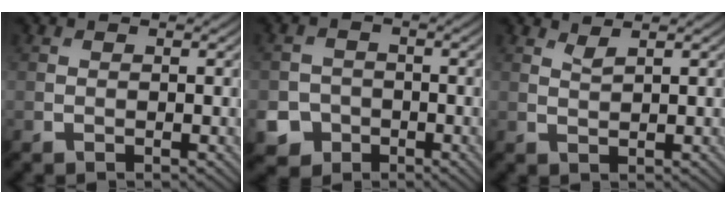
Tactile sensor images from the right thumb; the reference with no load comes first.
{"total": 4.9, "force": [-2.5, 4.0, 1.1], "torque": [-0.014, -0.009, -0.057]}
{"total": 1.3, "force": [1.1, 0.0, 0.6], "torque": [-0.019, 0.001, 0.023]}